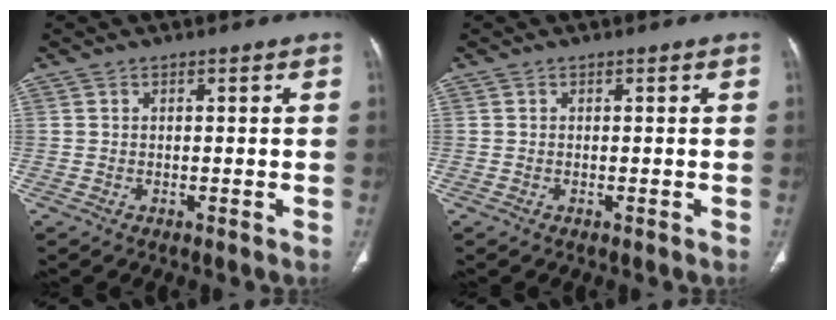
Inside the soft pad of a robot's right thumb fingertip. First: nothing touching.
{"total": 0.0}